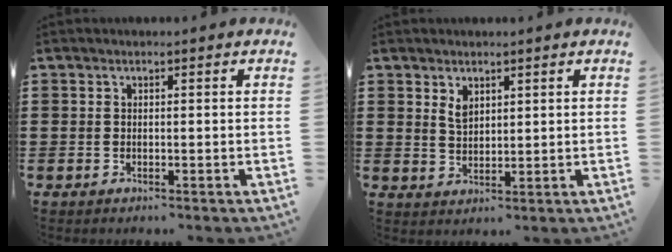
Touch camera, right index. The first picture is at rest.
{"total": 2.4, "force": [1.6, 1.3, 1.3], "torque": [-0.030, 0.003, 0.029]}